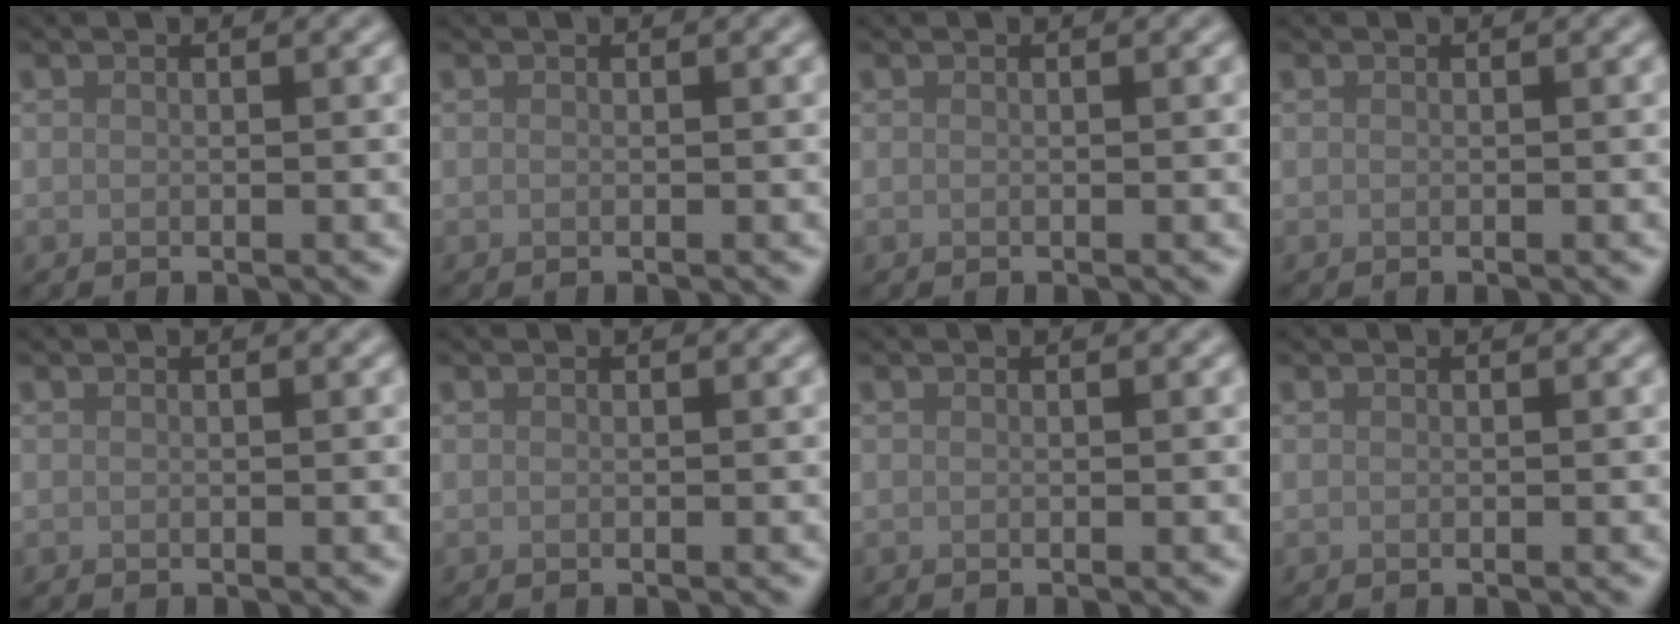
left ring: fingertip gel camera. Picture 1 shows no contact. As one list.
[{"total": 0.0}, {"total": 0.0}, {"total": 0.0}, {"total": 0.0}, {"total": 0.0}, {"total": 0.0}, {"total": 0.0}]